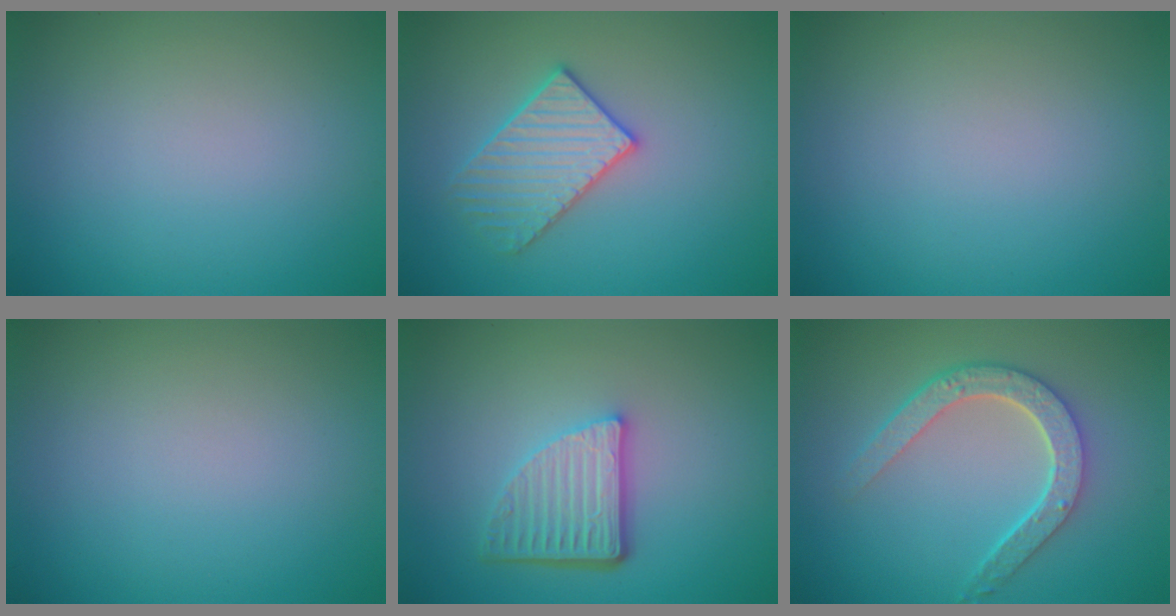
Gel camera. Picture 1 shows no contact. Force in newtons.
{"total": 3.2, "press": 3.2, "slide": 0.4}
{"total": 0.0}
{"total": 0.0}
{"total": 4.9, "press": 3.6, "slide": 3.4}
{"total": 4.6, "press": 3.6, "slide": 2.8}